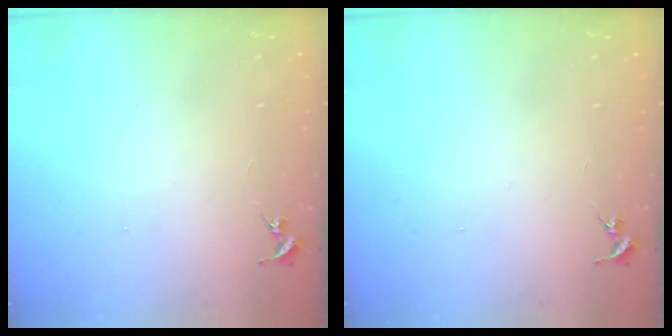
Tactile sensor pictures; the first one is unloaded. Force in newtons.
{"total": 0.0}